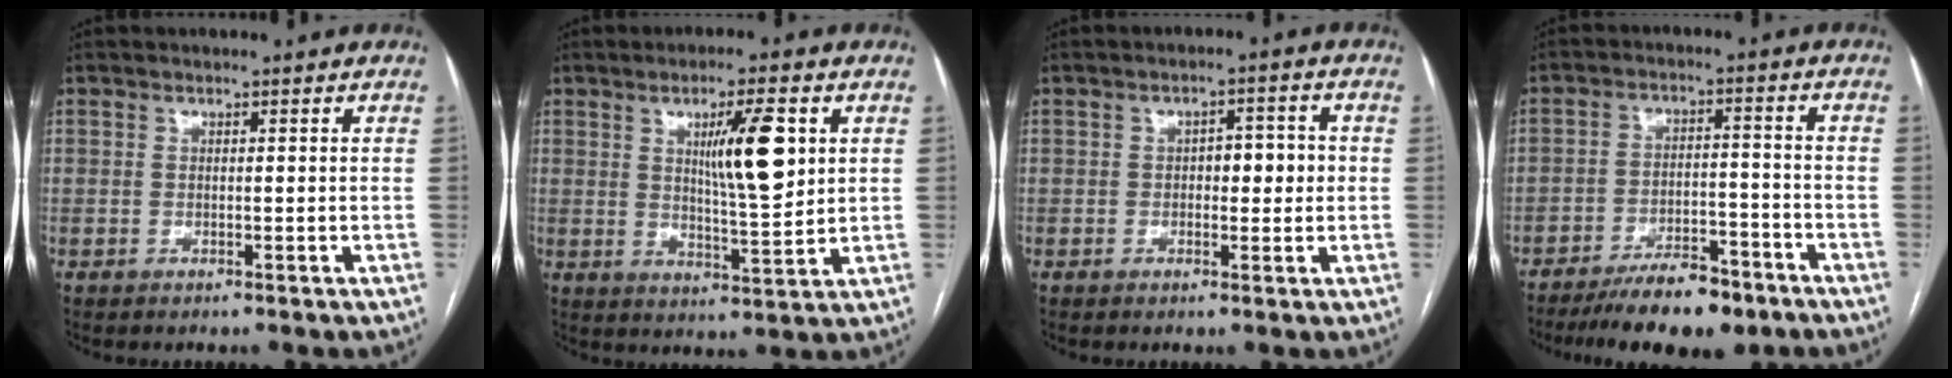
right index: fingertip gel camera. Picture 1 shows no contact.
{"total": 9.5, "force": [2.9, 1.2, 8.9], "torque": [-0.145, -0.004, 0.050]}
{"total": 4.4, "force": [0.1, 2.0, 3.9], "torque": [-0.052, 0.016, 0.002]}
{"total": 11.5, "force": [-9.0, 3.3, 6.3], "torque": [-0.096, 0.001, -0.147]}